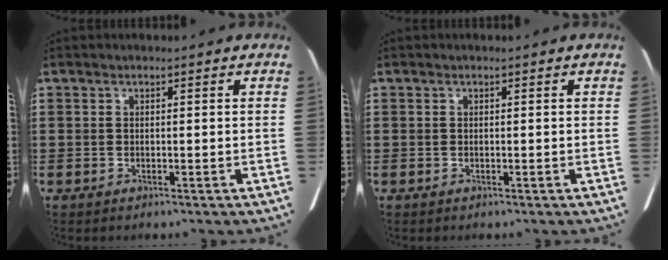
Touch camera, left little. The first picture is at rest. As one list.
[{"total": 0.0}]